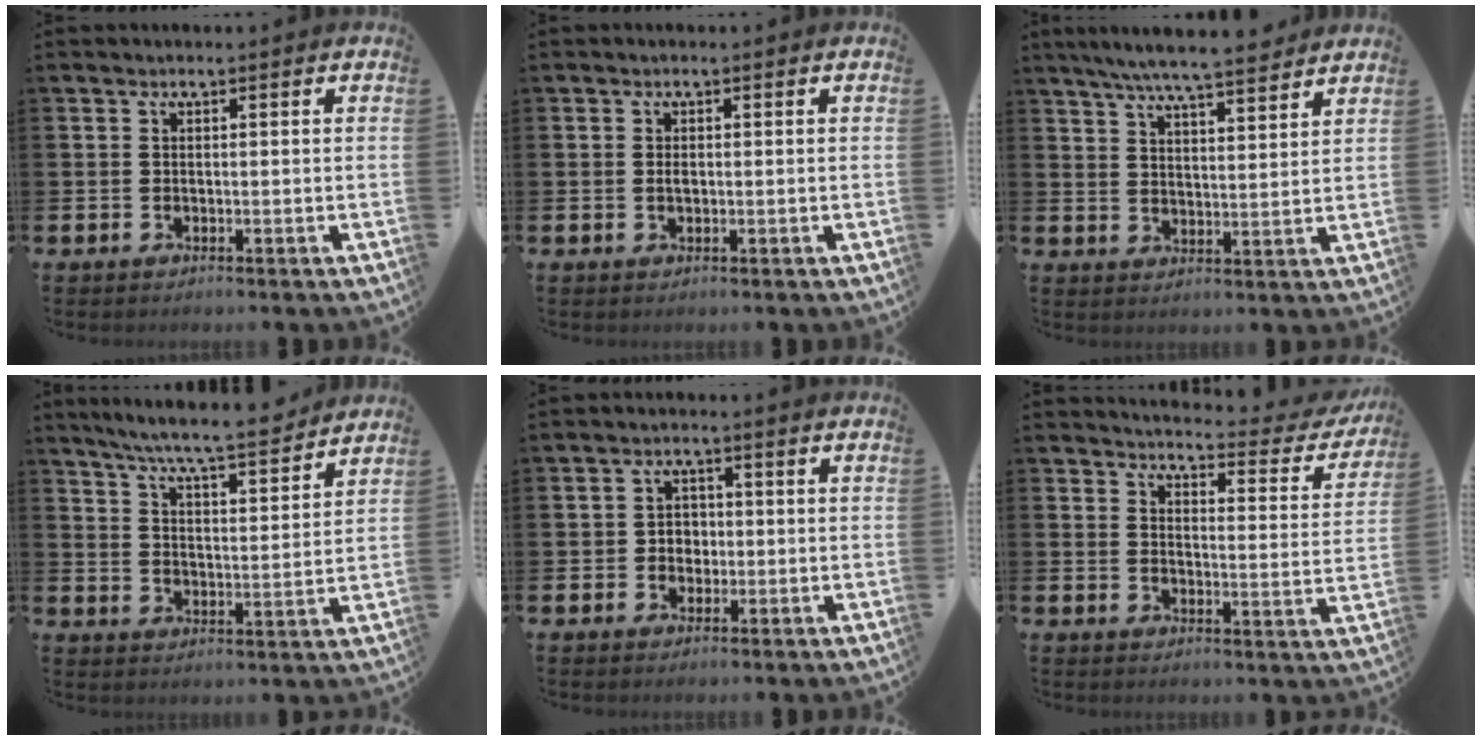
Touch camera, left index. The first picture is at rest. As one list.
[{"total": 0.8, "force": [0.1, 0.4, 0.7], "torque": [-0.015, 0.003, 0.000]}, {"total": 7.0, "force": [6.6, 0.3, 2.4], "torque": [-0.063, -0.033, 0.116]}, {"total": 7.7, "force": [7.2, 0.0, 2.7], "torque": [-0.071, -0.046, 0.125]}, {"total": 2.5, "force": [0.0, 2.3, 1.0], "torque": [-0.010, 0.002, -0.008]}, {"total": 3.7, "force": [3.6, 0.6, 0.8], "torque": [-0.023, -0.036, 0.053]}]